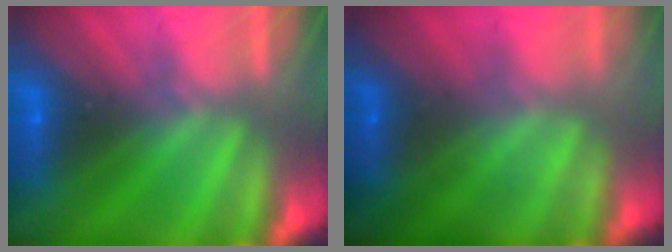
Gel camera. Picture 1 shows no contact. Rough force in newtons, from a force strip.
{"total": 1.1}